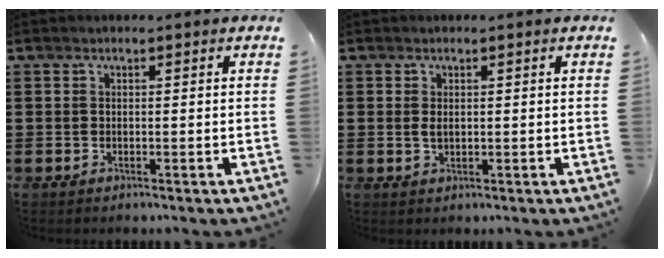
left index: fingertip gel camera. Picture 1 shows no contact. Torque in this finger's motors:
{"motor_torque": [0.38, 0.20, 0.18, 0.02]}